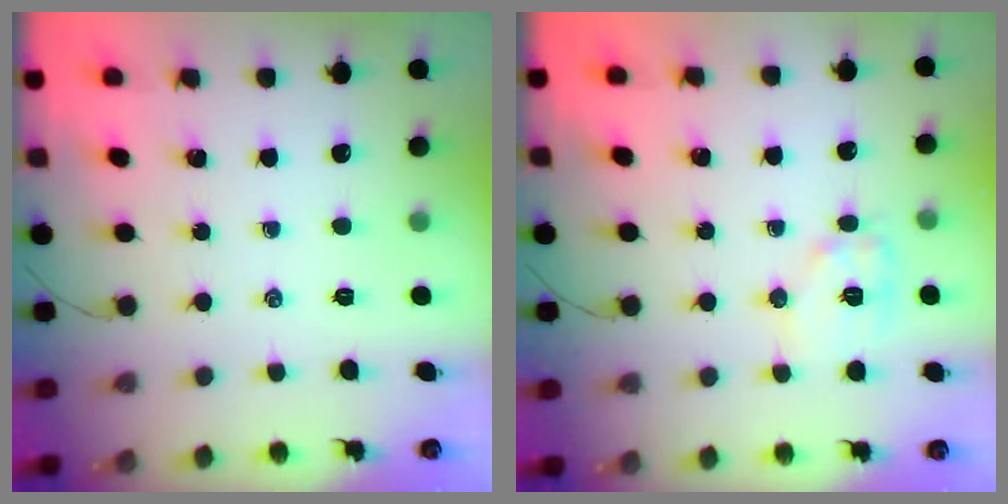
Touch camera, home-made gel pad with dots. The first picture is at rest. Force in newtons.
{"total": 9.5, "press": 9.5, "slide": 0.2}